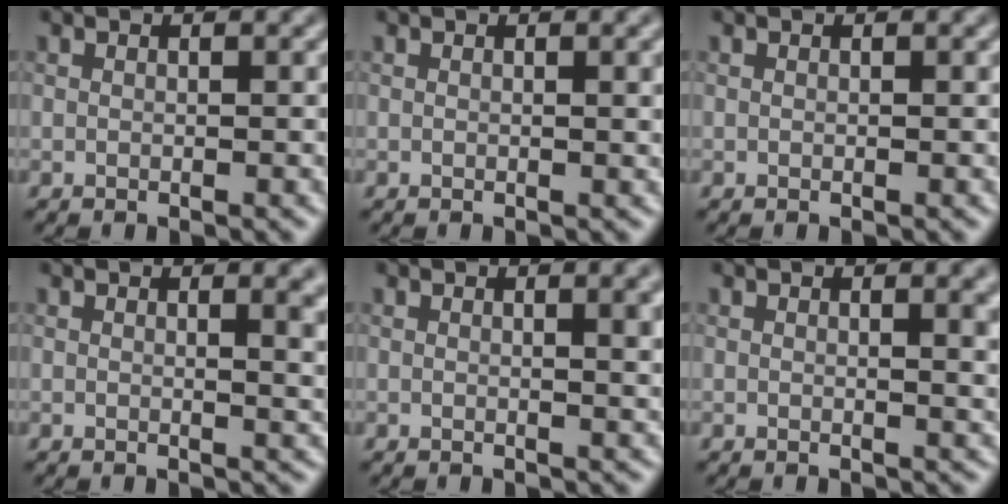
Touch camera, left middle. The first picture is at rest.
{"total": 1.5, "force": [0.4, 0.4, 1.4], "torque": [-0.014, 0.003, 0.004]}
{"total": 0.0}
{"total": 3.6, "force": [1.3, 1.4, 3.1], "torque": [-0.023, 0.003, 0.015]}
{"total": 3.4, "force": [1.1, 1.1, 3.0], "torque": [-0.026, 0.005, 0.012]}
{"total": 2.9, "force": [0.9, 1.0, 2.6], "torque": [-0.019, 0.002, 0.009]}